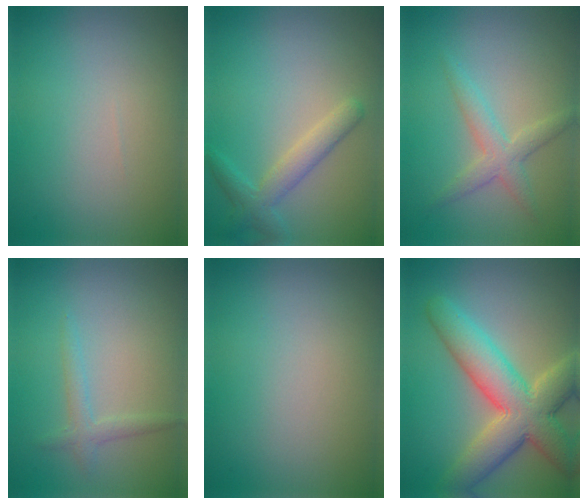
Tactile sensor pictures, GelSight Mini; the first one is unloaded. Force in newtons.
{"total": 2.9, "press": 2.9, "slide": 0.1}
{"total": 2.7, "press": 2.7, "slide": 0.1}
{"total": 0.9, "press": 0.9, "slide": 0.1}
{"total": 0.0}
{"total": 8.8, "press": 8.8, "slide": 0.4}